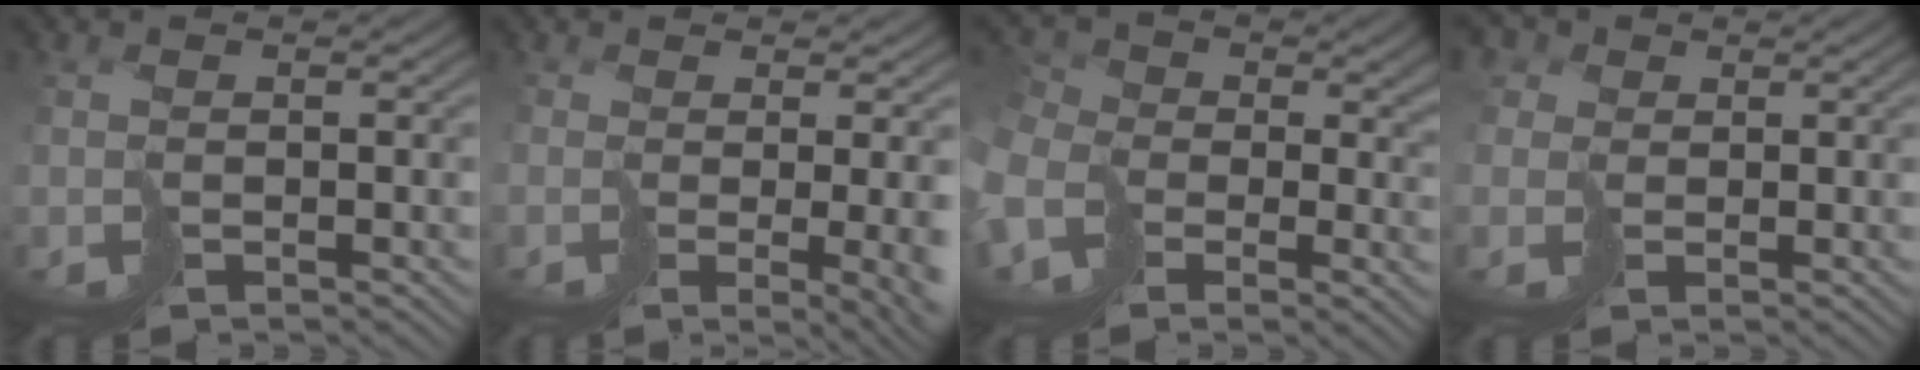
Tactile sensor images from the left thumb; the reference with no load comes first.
{"total": 6.0, "force": [-0.9, 1.4, 5.7], "torque": [-0.069, -0.028, 0.017]}
{"total": 10.3, "force": [-2.9, 7.7, 6.3], "torque": [-0.174, -0.032, -0.042]}
{"total": 3.9, "force": [1.4, 3.5, 1.1], "torque": [-0.045, 0.006, 0.010]}